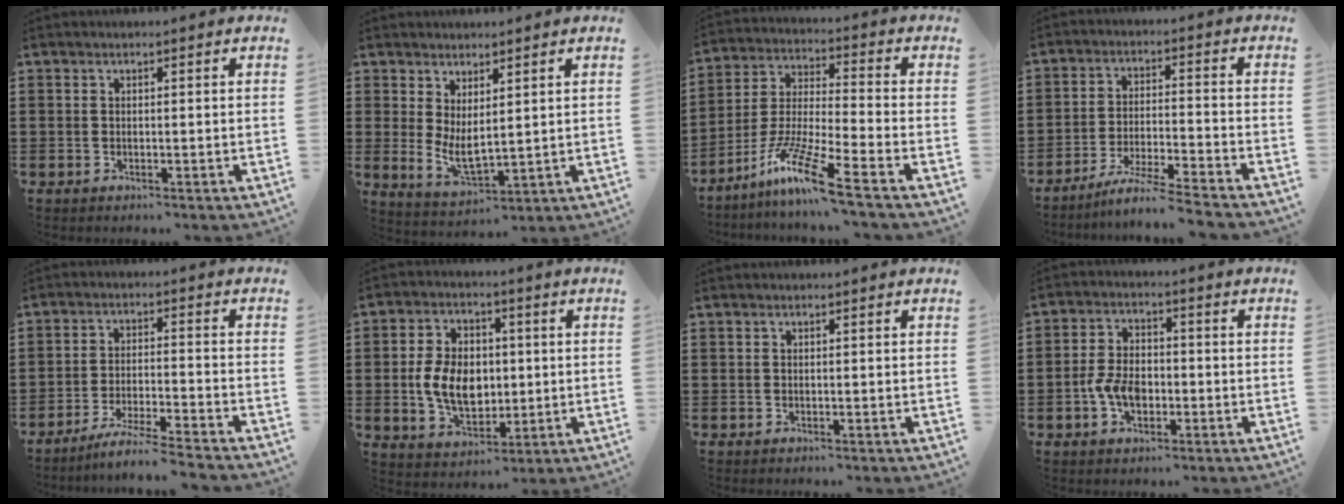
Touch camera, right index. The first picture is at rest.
{"total": 4.5, "force": [1.4, 2.0, 3.8], "torque": [-0.088, -0.007, 0.026]}
{"total": 10.8, "force": [-8.0, -0.3, 7.3], "torque": [-0.162, -0.011, -0.164]}
{"total": 5.9, "force": [-5.4, -0.8, 2.2], "torque": [-0.048, -0.017, -0.108]}
{"total": 5.2, "force": [-4.9, -0.8, 1.7], "torque": [-0.034, -0.016, -0.096]}
{"total": 8.5, "force": [-0.2, 6.0, 6.1], "torque": [-0.132, 0.010, -0.007]}
{"total": 0.0}
{"total": 5.5, "force": [-1.5, 3.5, 4.0], "torque": [-0.093, 0.005, -0.033]}